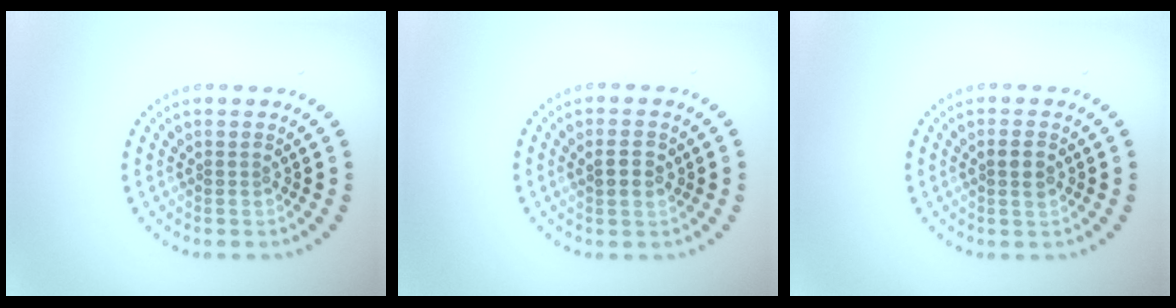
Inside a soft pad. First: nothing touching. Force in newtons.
{"total": 2.1, "press": 2.1, "slide": 0.4}
{"total": 1.7, "press": 1.6, "slide": 0.3}